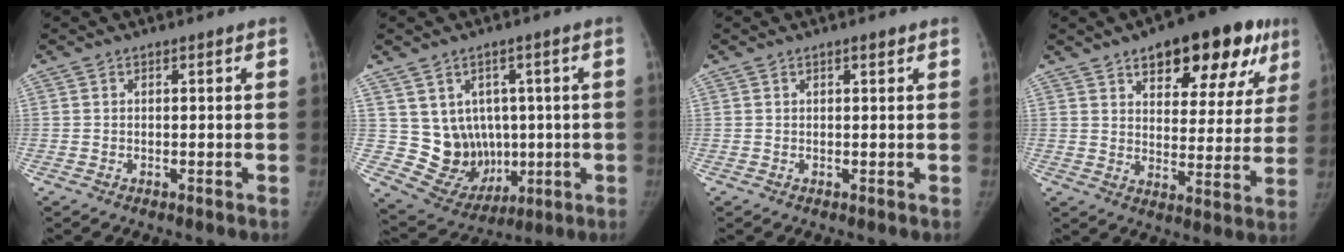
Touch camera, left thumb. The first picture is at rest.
{"total": 14.2, "force": [0.2, 12.3, 7.1], "torque": [-0.057, 0.003, 0.042]}
{"total": 0.8, "force": [0.5, 0.3, 0.6], "torque": [-0.005, -0.001, 0.007]}
{"total": 20.7, "force": [11.5, 9.4, 14.5], "torque": [-0.143, -0.021, 0.158]}